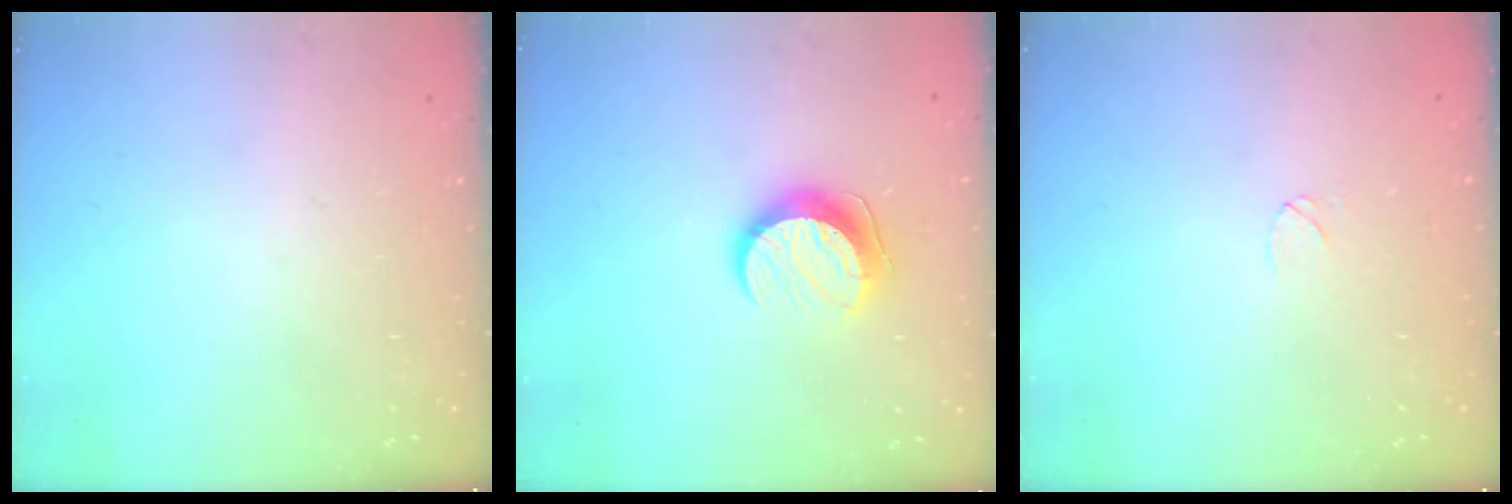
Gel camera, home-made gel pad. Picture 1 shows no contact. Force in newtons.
{"total": 9.7, "press": 9.7, "slide": 1.0}
{"total": 3.5, "press": 3.5, "slide": 0.2}